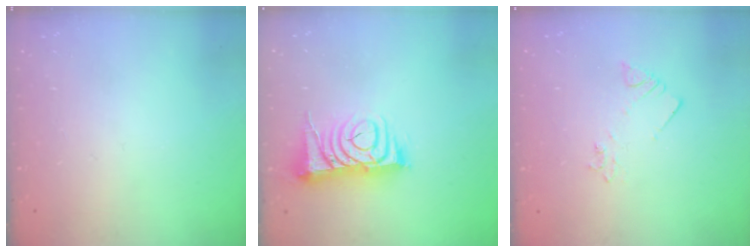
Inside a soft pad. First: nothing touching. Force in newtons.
{"total": 10.2, "press": 10.2, "slide": 1.1}
{"total": 2.1, "press": 2.1, "slide": 0.4}